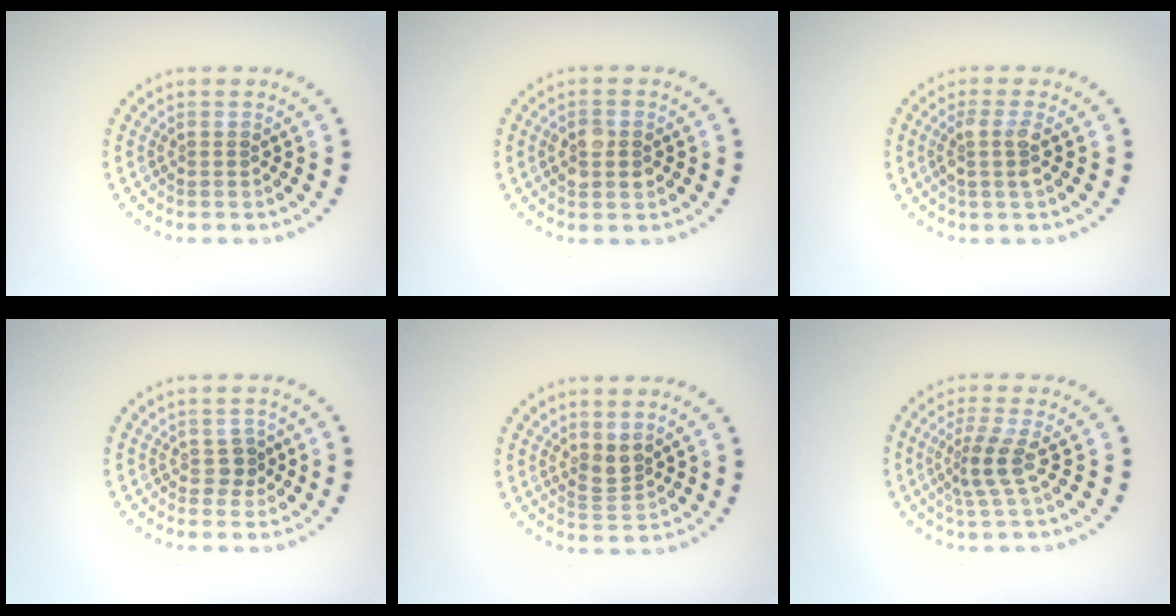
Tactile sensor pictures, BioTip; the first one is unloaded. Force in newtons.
{"total": 2.8, "press": 2.8, "slide": 0.1}
{"total": 2.1, "press": 1.6, "slide": 1.4}
{"total": 1.3, "press": 1.1, "slide": 0.7}
{"total": 1.8, "press": 1.4, "slide": 1.1}
{"total": 2.7, "press": 1.9, "slide": 1.9}